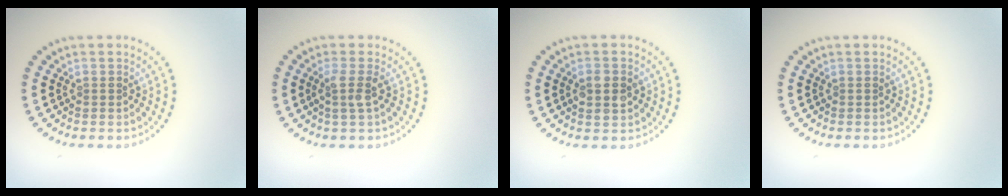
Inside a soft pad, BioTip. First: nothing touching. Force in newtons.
{"total": 1.8, "press": 1.3, "slide": 1.2}
{"total": 2.1, "press": 2.1, "slide": 0.2}
{"total": 0.0}